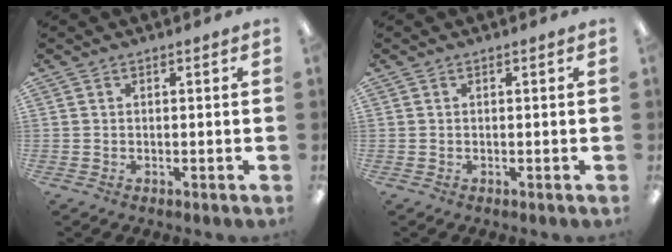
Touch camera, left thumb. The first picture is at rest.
{"total": 0.0}